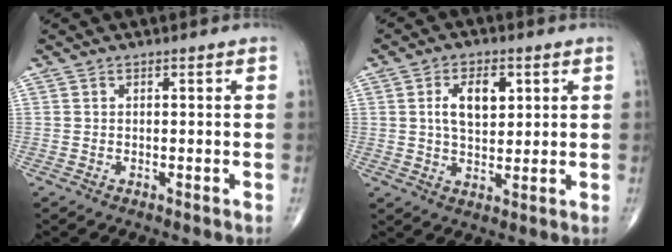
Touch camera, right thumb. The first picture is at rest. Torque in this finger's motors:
{"motor_torque": [1.05, 1.05, 0.76, 0.49, 0.05]}